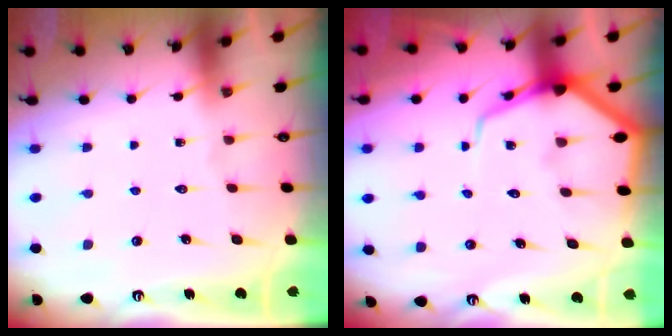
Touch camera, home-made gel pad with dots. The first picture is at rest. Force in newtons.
{"total": 9.5, "press": 9.5, "slide": 1.0}